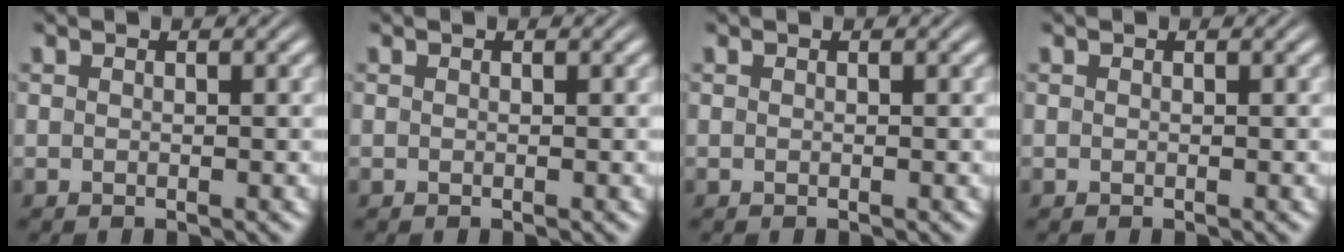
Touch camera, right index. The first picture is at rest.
{"total": 0.0}
{"total": 0.0}
{"total": 0.0}